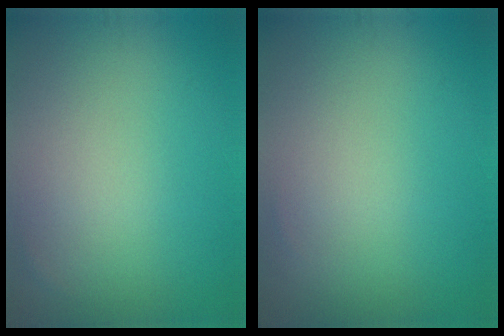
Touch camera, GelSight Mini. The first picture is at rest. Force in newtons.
{"total": 0.0}